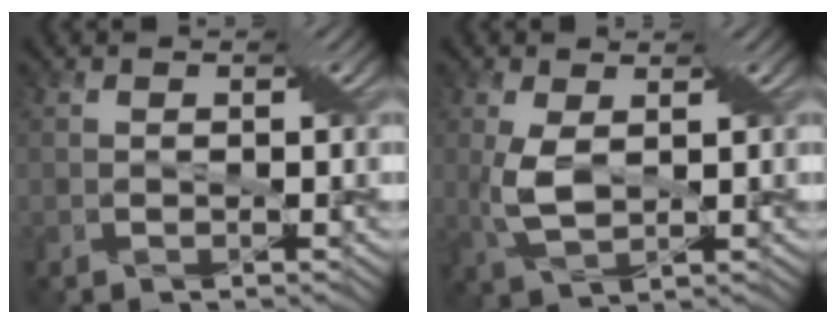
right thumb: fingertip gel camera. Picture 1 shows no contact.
{"total": 4.6, "force": [0.6, 2.1, 4.1], "torque": [-0.101, -0.001, 0.017]}